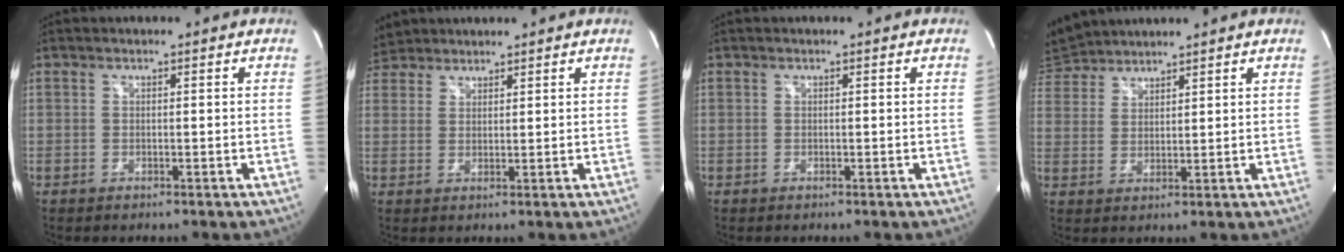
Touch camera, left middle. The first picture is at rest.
{"total": 4.3, "force": [4.0, 1.6, -0.4], "torque": [-0.001, 0.016, 0.080]}
{"total": 0.0}
{"total": 6.9, "force": [6.8, 1.3, 0.6], "torque": [-0.025, 0.027, 0.138]}